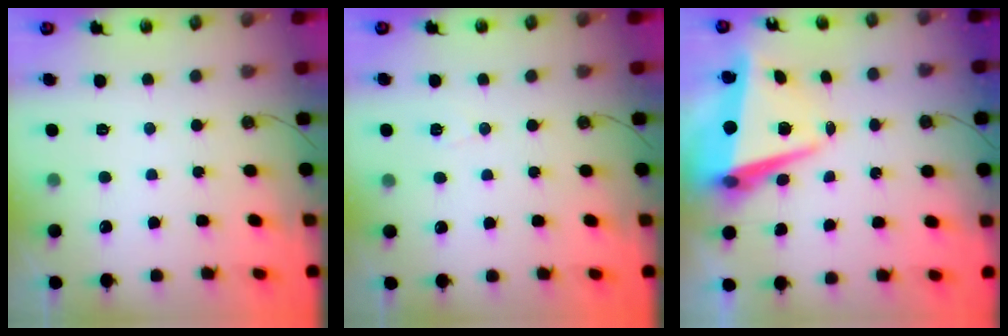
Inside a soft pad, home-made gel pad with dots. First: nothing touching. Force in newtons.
{"total": 4.7, "press": 4.5, "slide": 1.3}
{"total": 8.3, "press": 8.0, "slide": 2.2}